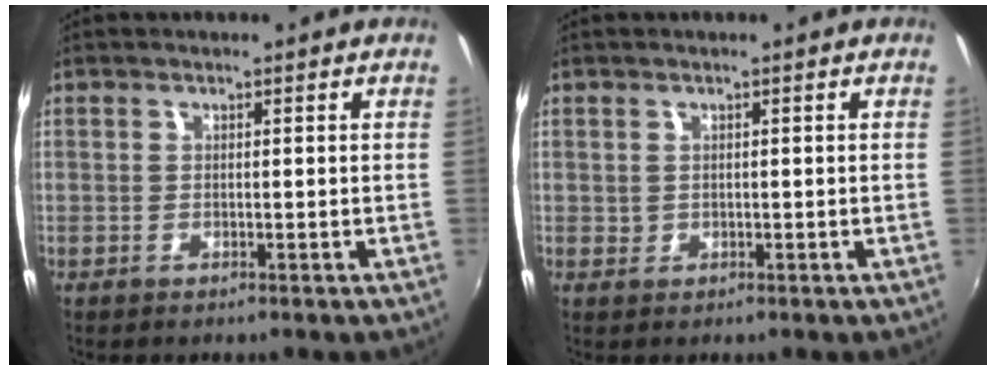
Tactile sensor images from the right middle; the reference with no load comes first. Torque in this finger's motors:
{"motor_torque": [0.18, -0.29, 0.05, 0.01]}